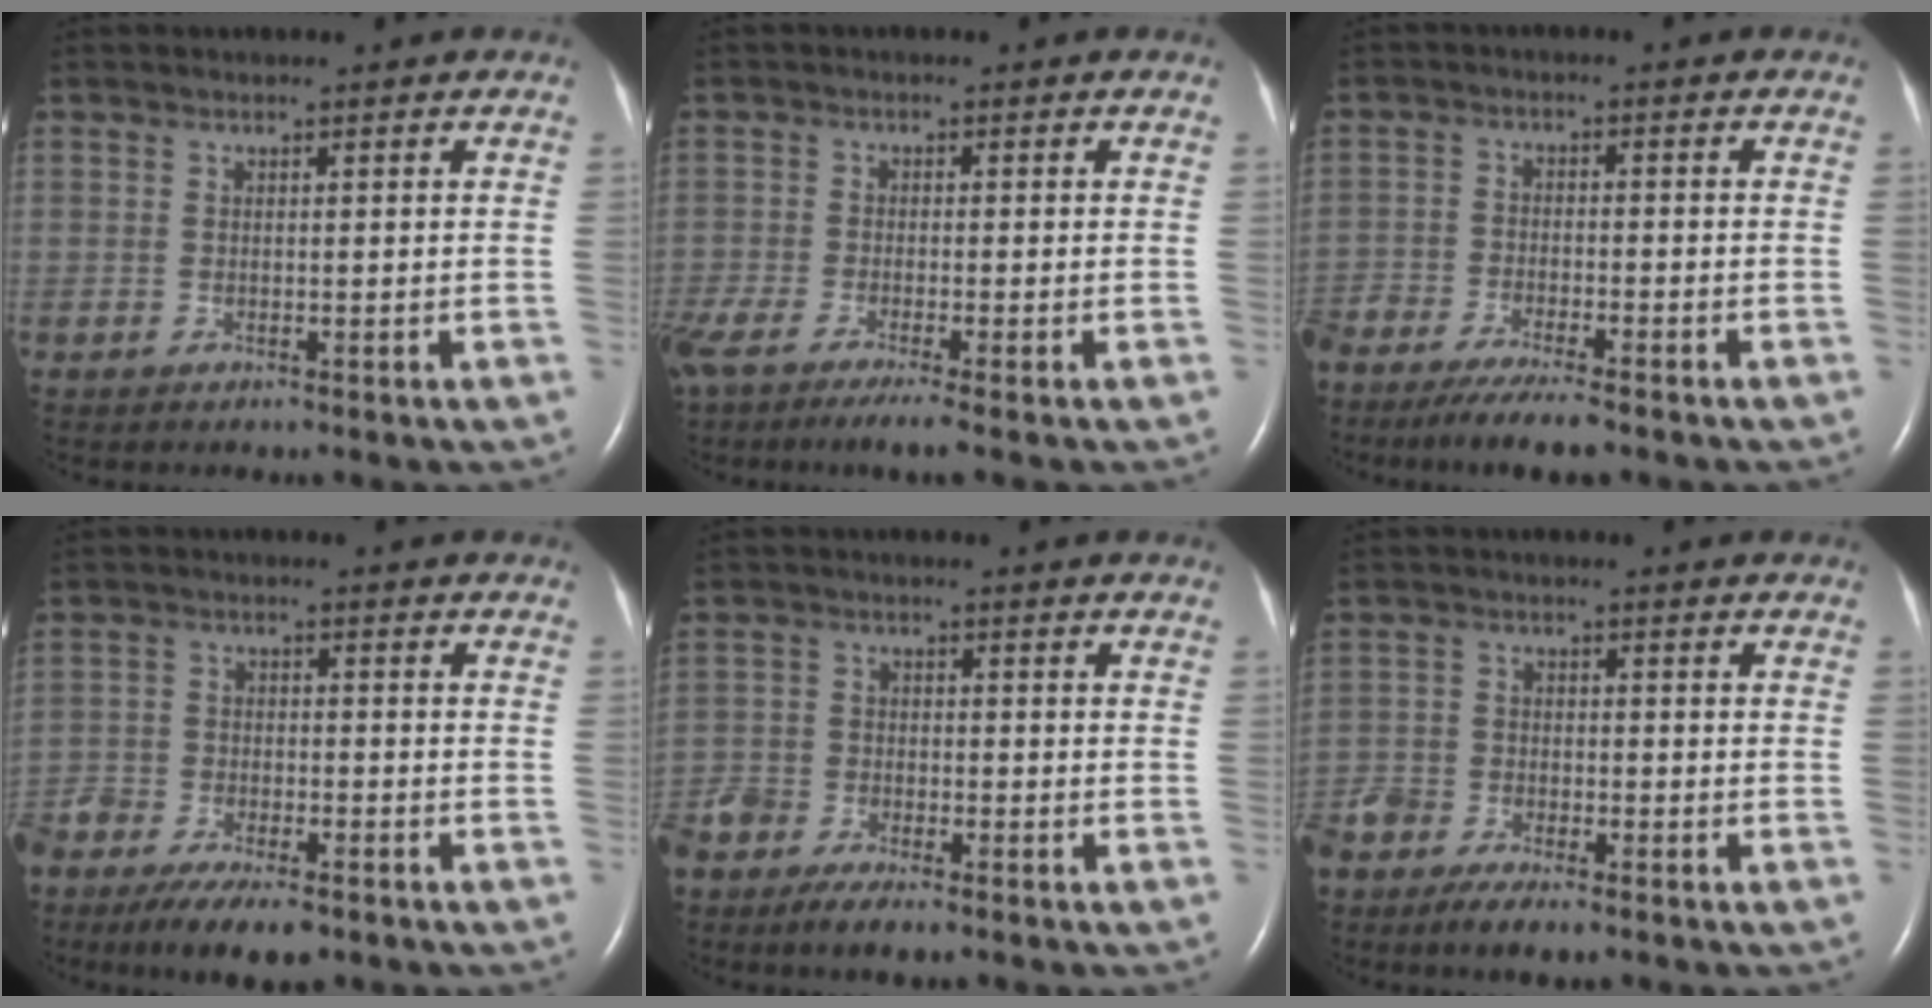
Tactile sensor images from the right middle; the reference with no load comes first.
{"total": 7.5, "force": [-5.6, 0.5, 5.0], "torque": [-0.090, -0.017, -0.098]}
{"total": 10.1, "force": [-8.5, 1.2, 5.4], "torque": [-0.086, -0.023, -0.139]}
{"total": 13.1, "force": [-10.0, 4.3, 7.3], "torque": [-0.136, -0.017, -0.164]}
{"total": 7.6, "force": [-6.1, 2.5, 3.7], "torque": [-0.072, -0.005, -0.113]}
{"total": 8.1, "force": [-6.4, 2.8, 4.0], "torque": [-0.077, -0.005, -0.117]}